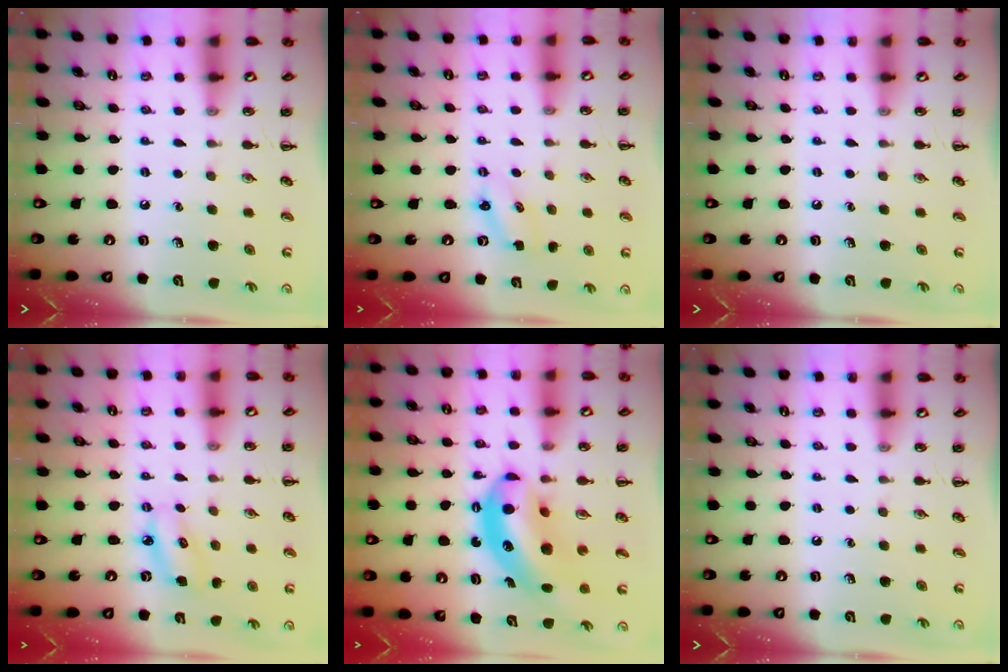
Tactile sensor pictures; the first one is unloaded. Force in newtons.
{"total": 2.7, "press": 2.6, "slide": 0.8}
{"total": 0.0}
{"total": 5.4, "press": 5.3, "slide": 1.3}
{"total": 11.6, "press": 11.1, "slide": 3.3}
{"total": 0.0}